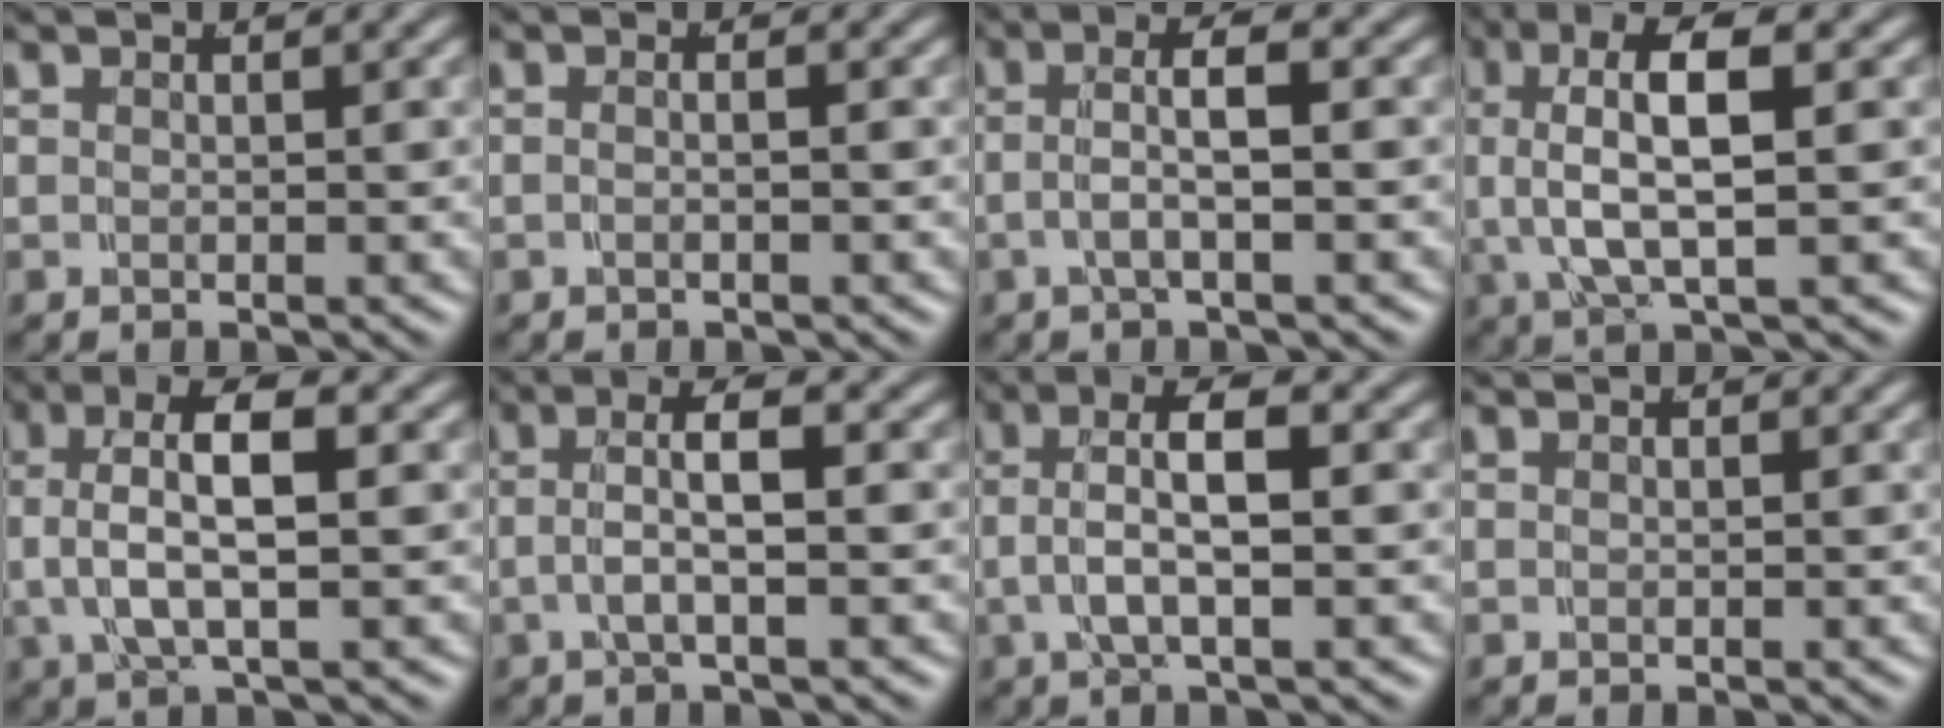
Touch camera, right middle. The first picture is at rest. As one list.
[{"total": 0.9, "force": [-0.5, 0.2, 0.7], "torque": [-0.012, 0.004, -0.012]}, {"total": 3.3, "force": [-0.4, 1.2, 3.1], "torque": [-0.054, 0.009, -0.014]}, {"total": 8.4, "force": [1.6, 4.4, 7.0], "torque": [-0.147, -0.007, 0.025]}, {"total": 7.2, "force": [1.5, 3.8, 5.9], "torque": [-0.118, 0.005, 0.017]}, {"total": 4.1, "force": [0.1, 1.9, 3.7], "torque": [-0.064, 0.012, -0.007]}, {"total": 5.9, "force": [1.1, 3.1, 4.9], "torque": [-0.088, 0.014, 0.007]}, {"total": 0.0}]